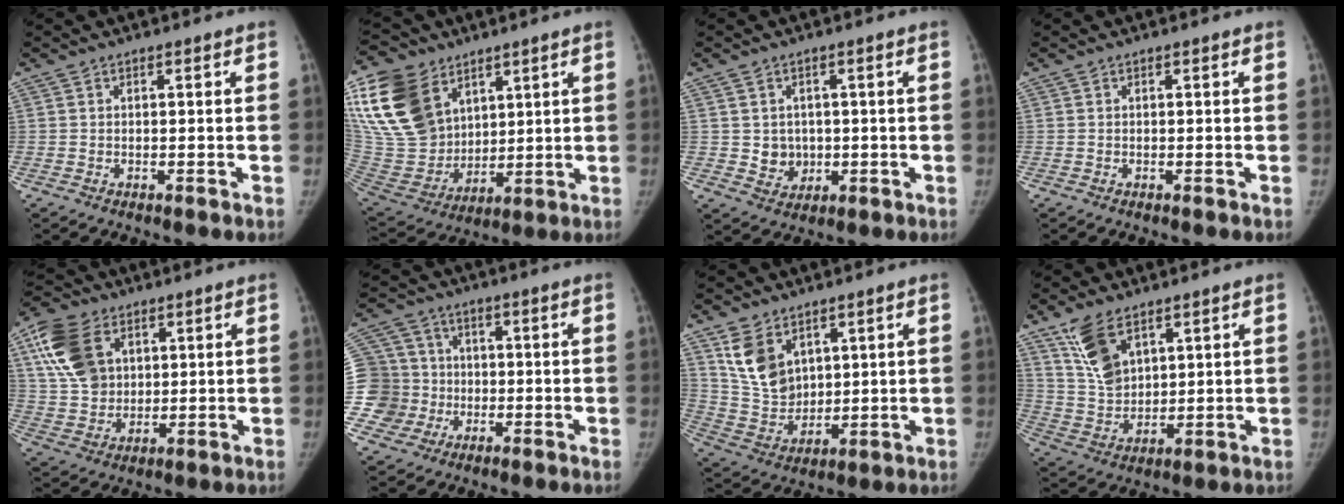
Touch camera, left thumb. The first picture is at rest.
{"total": 24.7, "force": [11.4, 16.9, 13.9], "torque": [-0.299, -0.015, 0.233]}
{"total": 4.4, "force": [0.0, 4.0, 1.8], "torque": [-0.005, -0.008, 0.009]}
{"total": 0.0}
{"total": 14.5, "force": [5.8, 10.3, 8.5], "torque": [-0.150, -0.008, 0.112]}
{"total": 12.5, "force": [-1.3, 12.3, 2.0], "torque": [-0.019, 0.035, -0.017]}
{"total": 11.3, "force": [5.8, 7.6, 5.9], "torque": [-0.087, -0.030, 0.132]}
{"total": 10.2, "force": [6.1, 5.5, 6.0], "torque": [-0.101, -0.033, 0.132]}